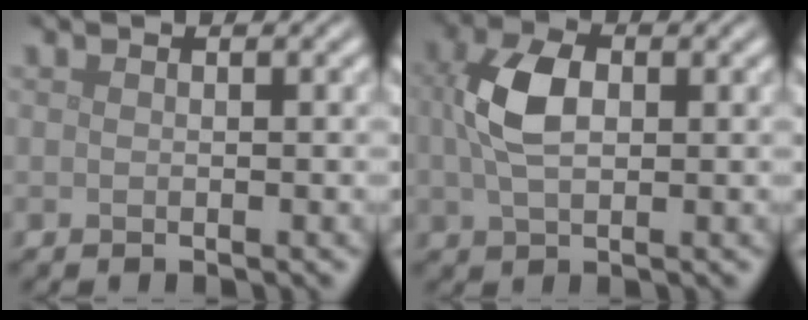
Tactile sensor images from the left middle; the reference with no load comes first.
{"total": 4.9, "force": [0.7, 3.1, 3.7], "torque": [-0.089, 0.002, 0.011]}